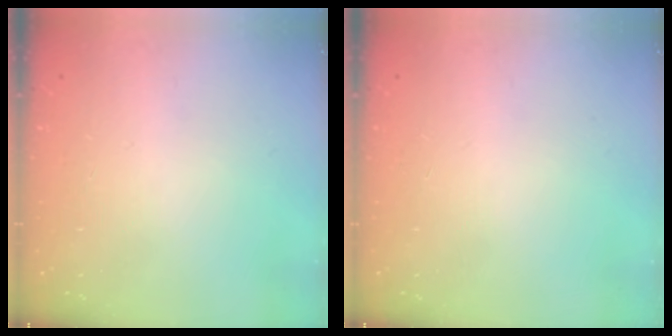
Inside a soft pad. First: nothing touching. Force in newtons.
{"total": 0.0}